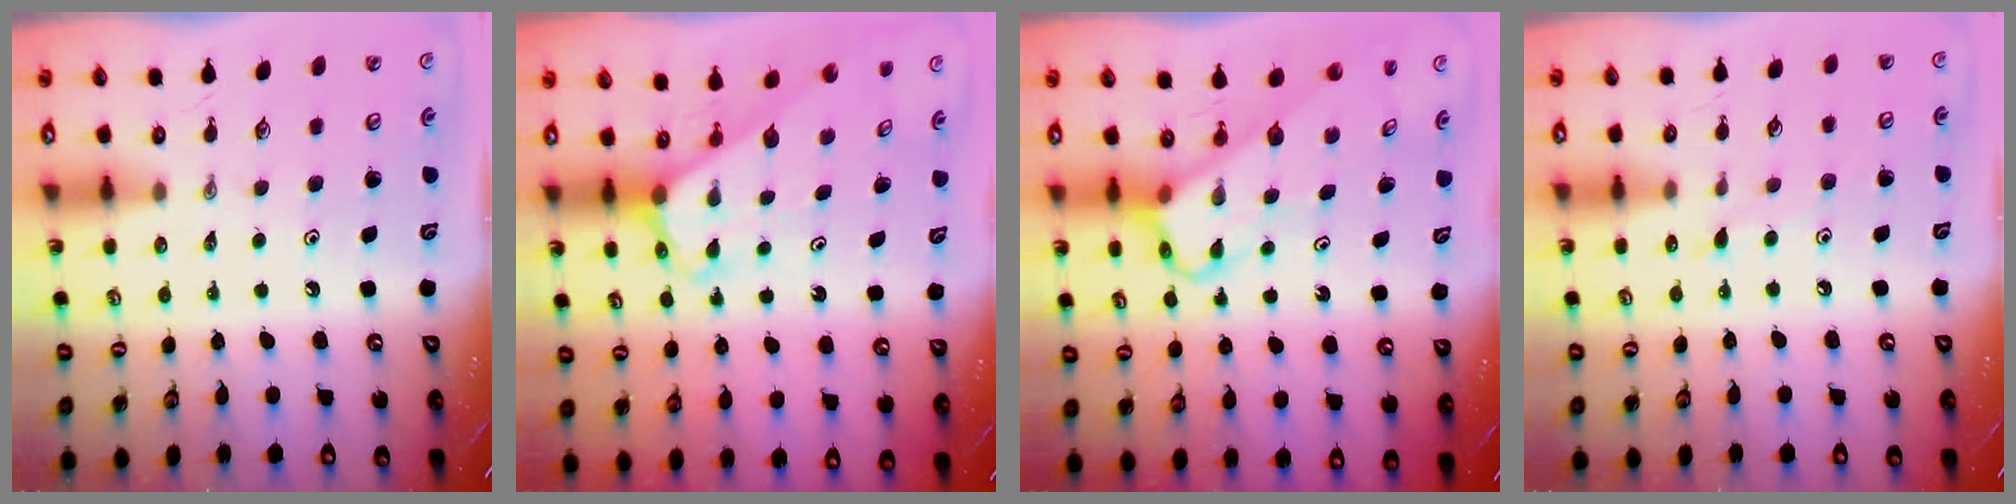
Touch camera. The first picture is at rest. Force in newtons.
{"total": 2.7, "press": 2.7, "slide": 0.2}
{"total": 3.9, "press": 3.8, "slide": 0.2}
{"total": 6.7, "press": 6.6, "slide": 0.7}